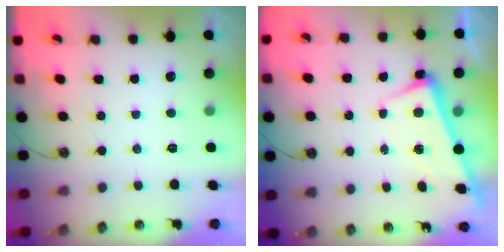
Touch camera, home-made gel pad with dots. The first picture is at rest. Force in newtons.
{"total": 2.4, "press": 2.3, "slide": 0.8}